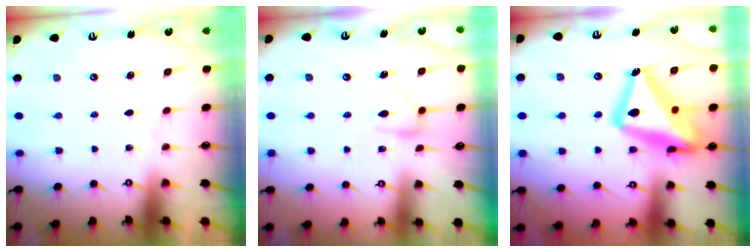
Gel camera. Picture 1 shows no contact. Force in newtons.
{"total": 13.1, "press": 13.1, "slide": 0.7}
{"total": 24.0, "press": 24.0, "slide": 1.6}